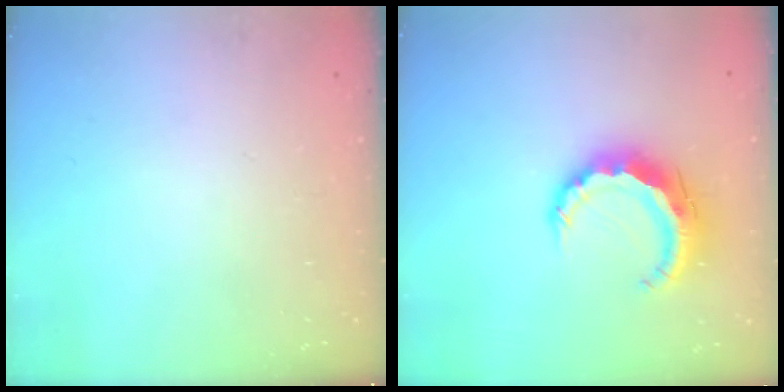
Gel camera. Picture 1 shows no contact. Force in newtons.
{"total": 8.8, "press": 8.7, "slide": 1.0}